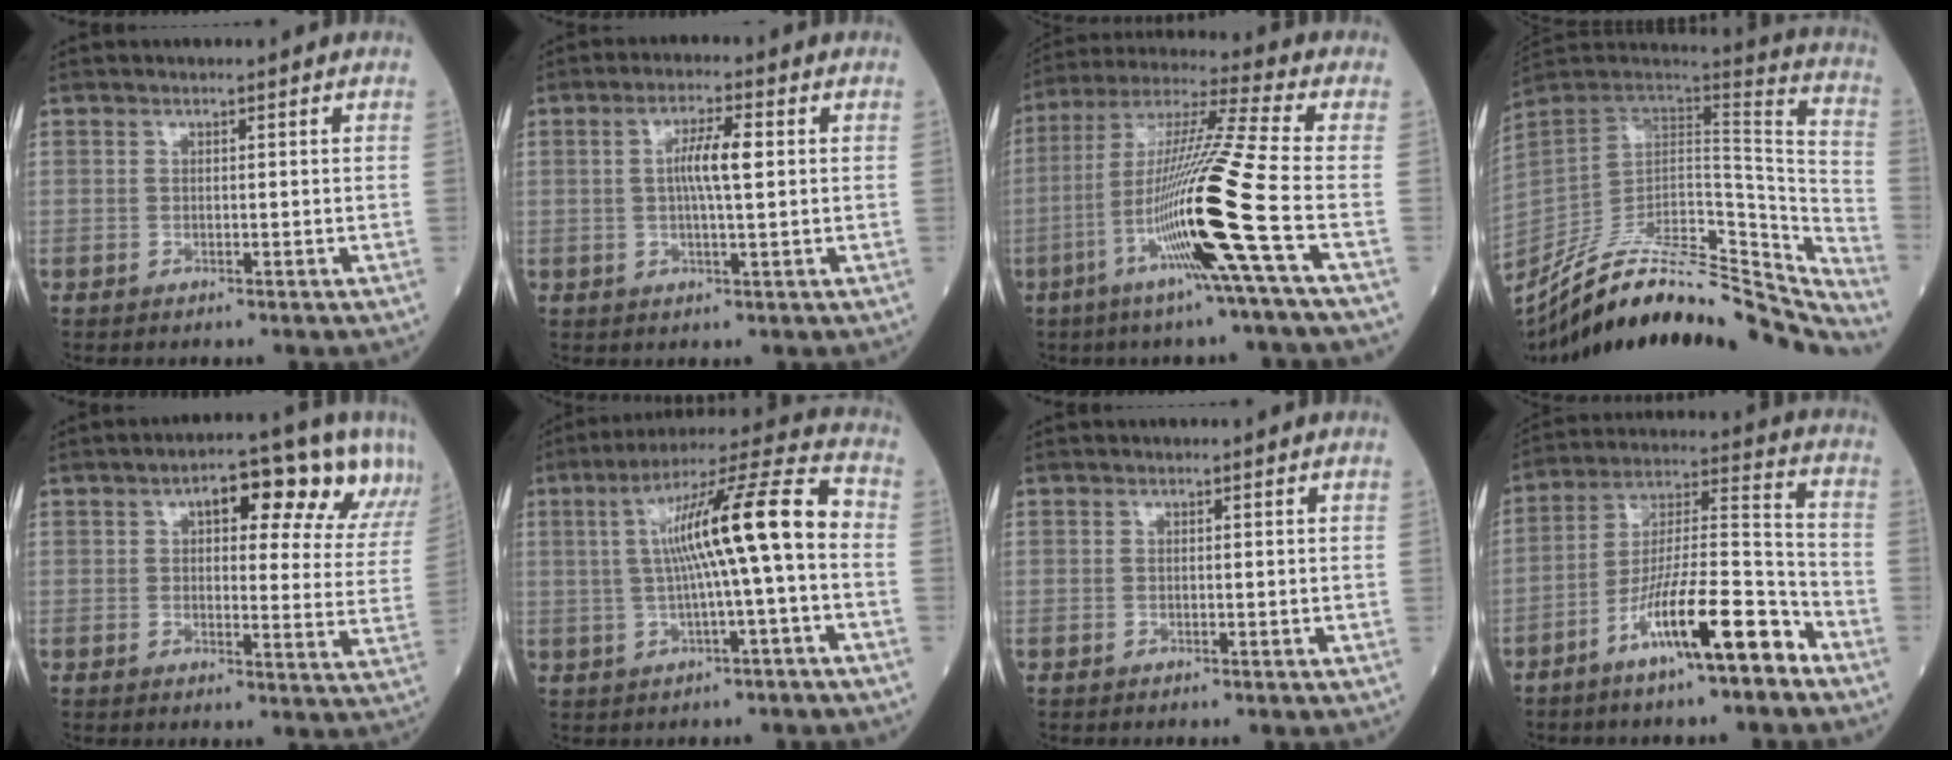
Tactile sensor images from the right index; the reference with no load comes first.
{"total": 5.2, "force": [0.7, 0.4, 5.1], "torque": [-0.095, 0.006, 0.010]}
{"total": 17.6, "force": [-5.8, -2.8, 16.4], "torque": [-0.317, -0.019, -0.116]}
{"total": 35.2, "force": [-31.5, 6.9, 14.1], "torque": [-0.179, -0.024, -0.446]}
{"total": 14.2, "force": [8.3, 4.8, 10.5], "torque": [-0.121, 0.017, 0.089]}
{"total": 13.7, "force": [0.1, 0.3, 13.7], "torque": [-0.225, 0.032, -0.002]}
{"total": 0.0}
{"total": 13.6, "force": [-8.2, 1.5, 10.8], "torque": [-0.193, -0.002, -0.144]}